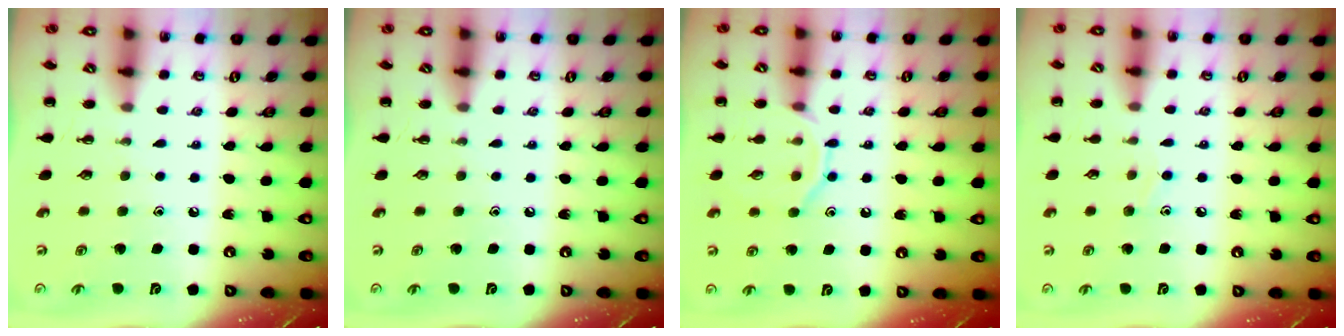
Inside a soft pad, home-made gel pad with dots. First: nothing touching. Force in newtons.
{"total": 0.0}
{"total": 9.0, "press": 9.0, "slide": 0.8}
{"total": 5.6, "press": 5.2, "slide": 2.0}